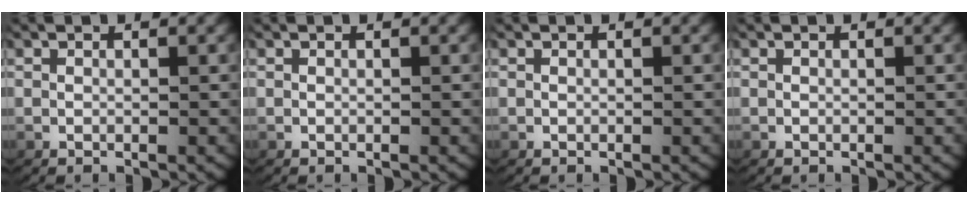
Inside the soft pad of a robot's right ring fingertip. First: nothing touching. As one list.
[{"total": 0.0}, {"total": 0.0}, {"total": 0.0}]